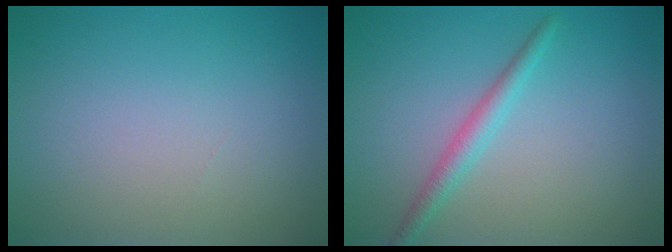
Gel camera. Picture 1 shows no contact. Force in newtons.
{"total": 2.0, "press": 2.0, "slide": 0.0}